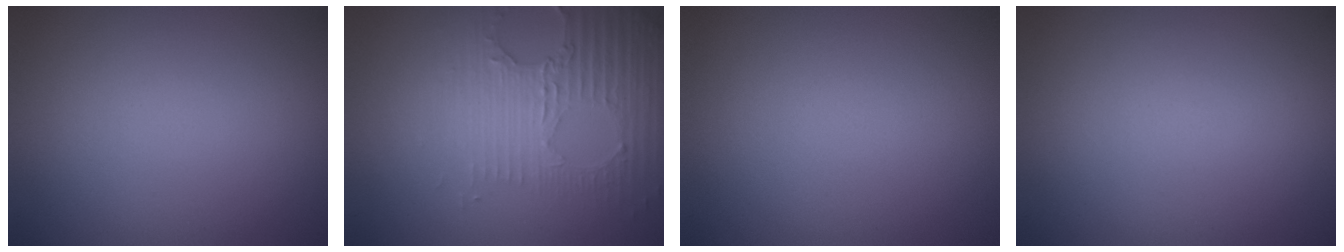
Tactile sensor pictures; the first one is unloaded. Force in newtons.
{"total": 3.5, "press": 3.4, "slide": 0.8}
{"total": 0.0}
{"total": 0.0}